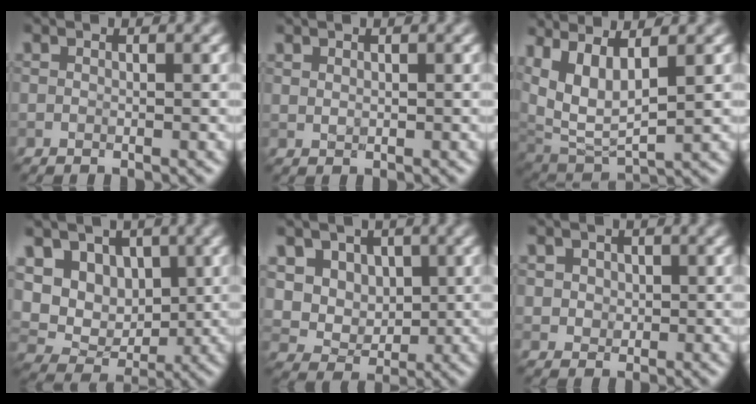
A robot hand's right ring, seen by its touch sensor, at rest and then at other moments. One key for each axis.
{"total": 0.7, "fx": 0.5, "fy": 0.4, "fz": 0.3, "tx": -0.008, "ty": -0.001, "tz": 0.012}
{"total": 6.8, "fx": 2.9, "fy": 3.0, "fz": 5.4, "tx": -0.115, "ty": 0.000, "tz": 0.061}
{"total": 9.9, "fx": 3.3, "fy": 7.6, "fz": 5.4, "tx": -0.089, "ty": 0.016, "tz": 0.045}
{"total": 7.0, "fx": 2.5, "fy": 5.8, "fz": 3.1, "tx": -0.069, "ty": 0.002, "tz": 0.046}
{"total": 2.5, "fx": 0.9, "fy": 2.0, "fz": 1.1, "tx": -0.024, "ty": 0.005, "tz": 0.021}